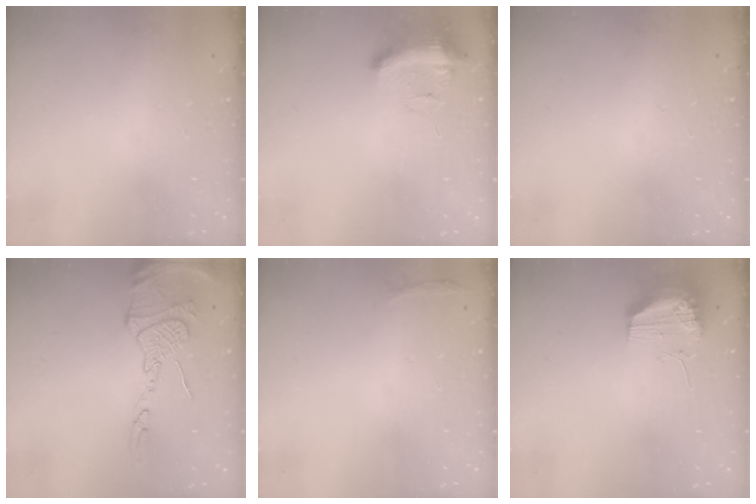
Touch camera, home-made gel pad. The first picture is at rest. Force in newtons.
{"total": 9.1, "press": 9.1, "slide": 1.0}
{"total": 0.0}
{"total": 13.9, "press": 13.8, "slide": 1.3}
{"total": 3.0, "press": 1.9, "slide": 2.3}
{"total": 13.5, "press": 11.5, "slide": 7.0}